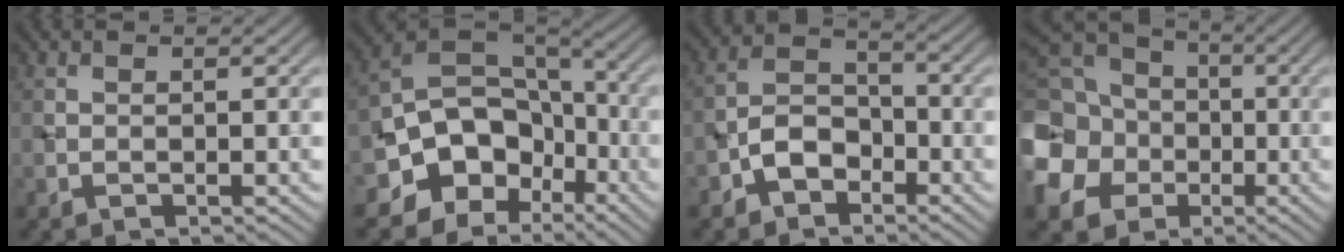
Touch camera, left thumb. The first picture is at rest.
{"total": 14.0, "force": [-5.7, 11.0, 6.6], "torque": [-0.134, -0.015, -0.107]}
{"total": 5.4, "force": [-3.0, 3.5, 2.8], "torque": [-0.049, 0.009, -0.068]}
{"total": 16.3, "force": [-3.2, 14.2, 7.3], "torque": [-0.242, -0.024, -0.082]}